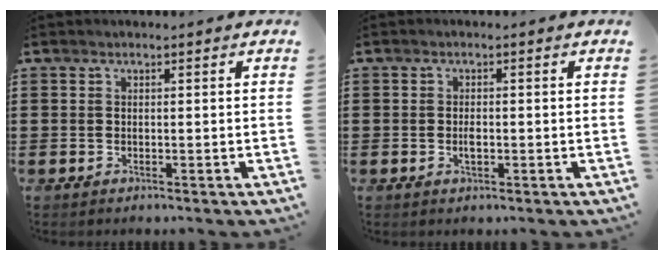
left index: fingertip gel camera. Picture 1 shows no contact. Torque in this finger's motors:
{"motor_torque": [0.30, 0.07, 0.05, 0.04]}